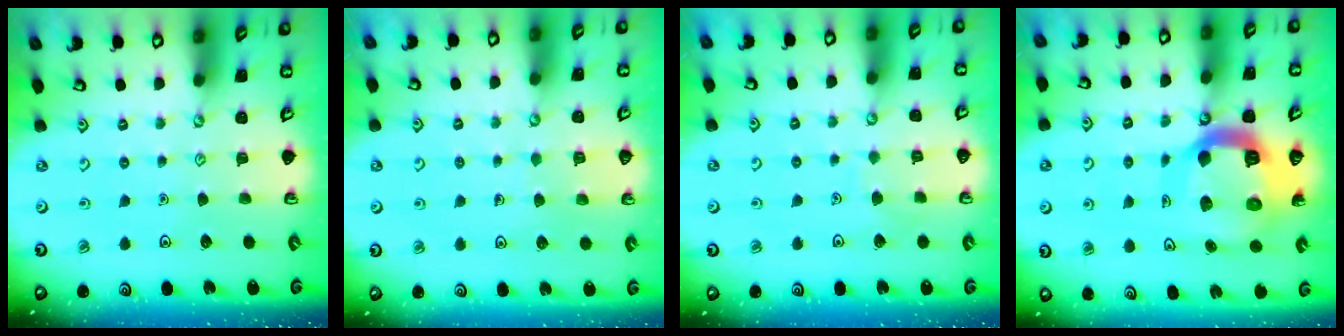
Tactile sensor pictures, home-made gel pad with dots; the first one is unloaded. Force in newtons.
{"total": 3.0, "press": 3.0, "slide": 0.2}
{"total": 4.6, "press": 4.6, "slide": 0.3}
{"total": 17.1, "press": 17.0, "slide": 1.8}